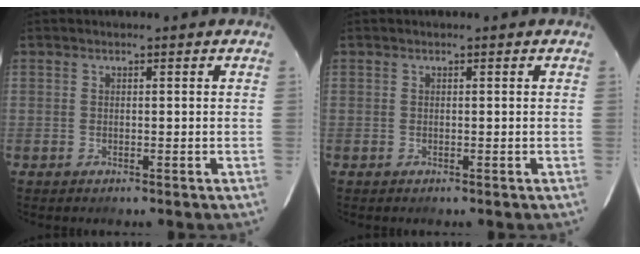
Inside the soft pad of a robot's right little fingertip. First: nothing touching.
{"total": 0.0}